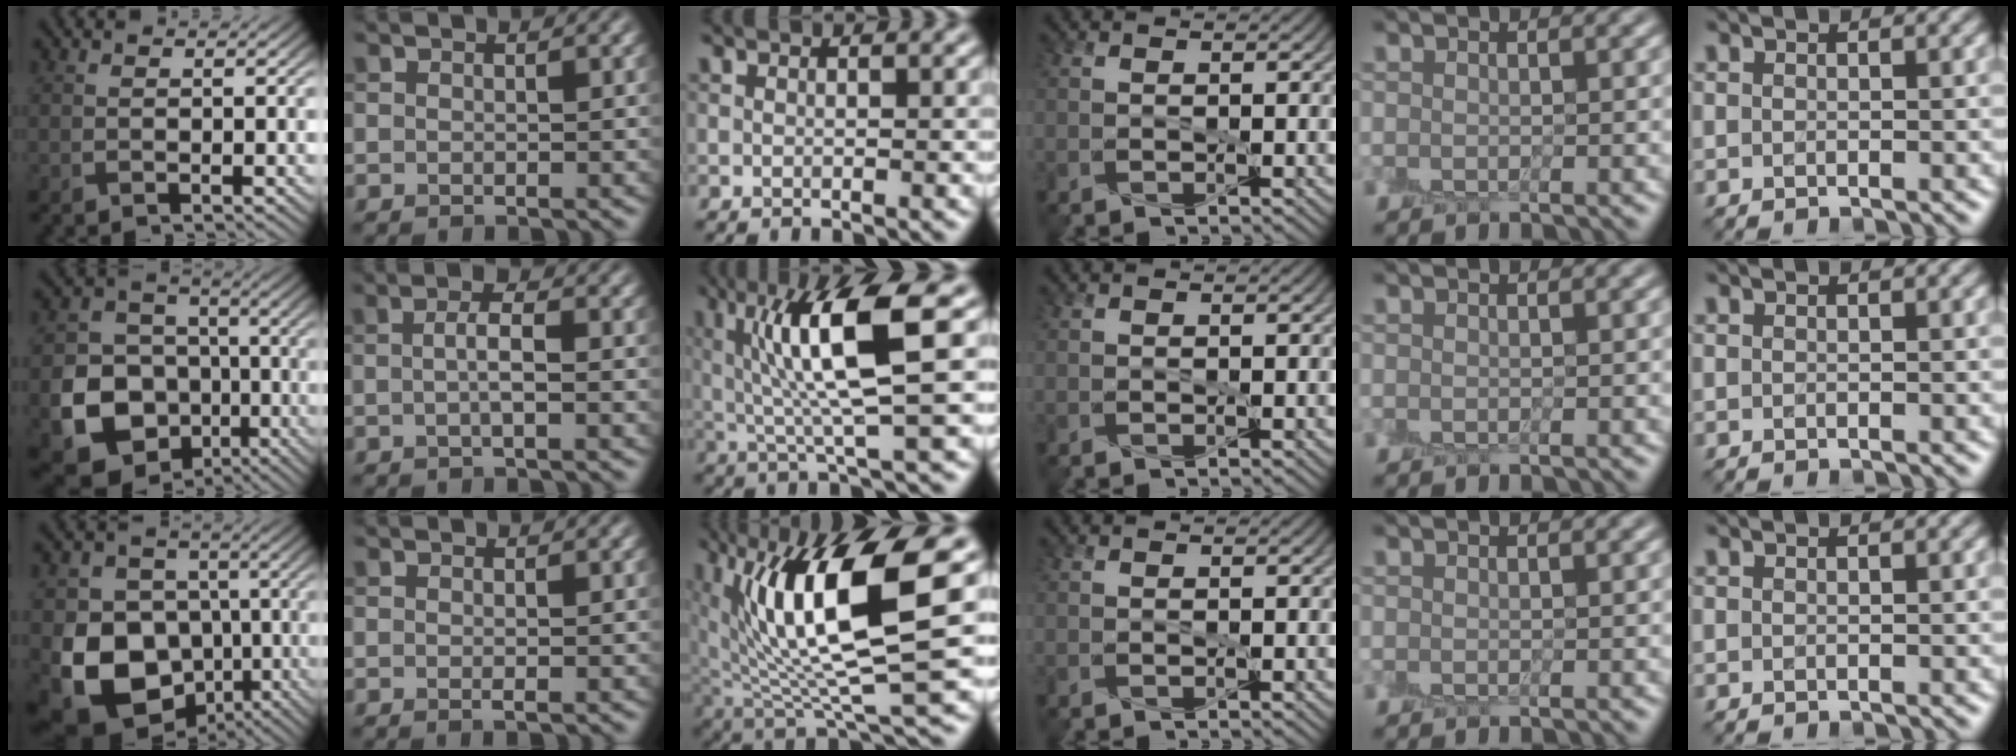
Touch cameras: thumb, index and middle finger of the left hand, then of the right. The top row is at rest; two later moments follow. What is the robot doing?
{"motion": "peel", "object": "sticky note"}